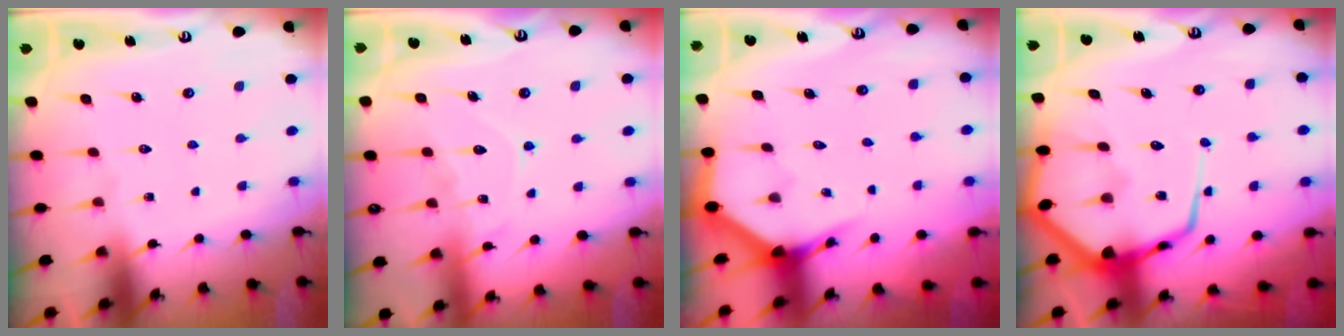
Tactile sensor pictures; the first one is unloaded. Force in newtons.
{"total": 10.7, "press": 10.6, "slide": 0.9}
{"total": 4.0, "press": 4.0, "slide": 0.2}
{"total": 15.3, "press": 15.3, "slide": 1.6}